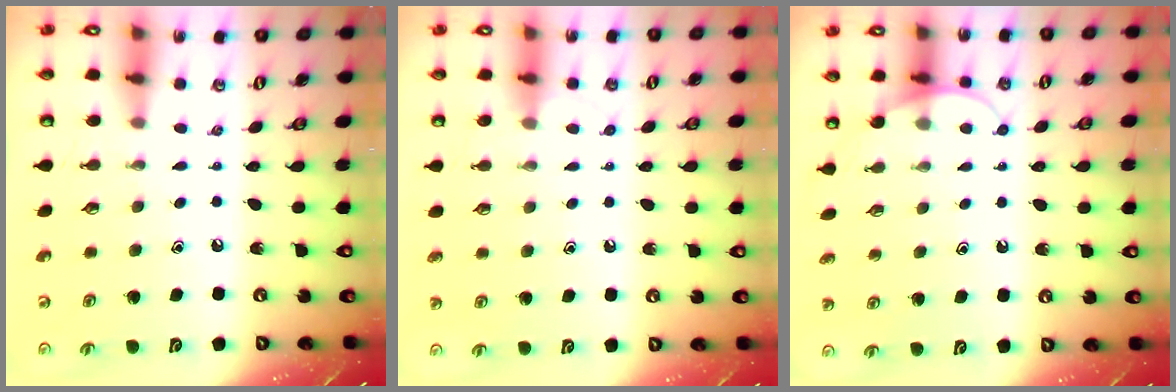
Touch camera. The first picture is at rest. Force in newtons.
{"total": 3.7, "press": 3.7, "slide": 0.4}
{"total": 6.6, "press": 6.6, "slide": 0.2}